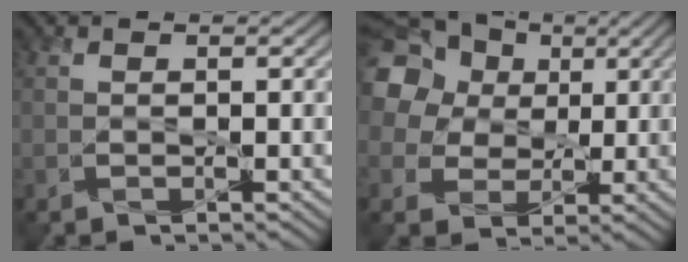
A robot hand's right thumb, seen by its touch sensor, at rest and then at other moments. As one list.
[{"total": 21.4, "force": [8.7, 17.5, 8.8], "torque": [-0.271, 0.037, 0.138]}]